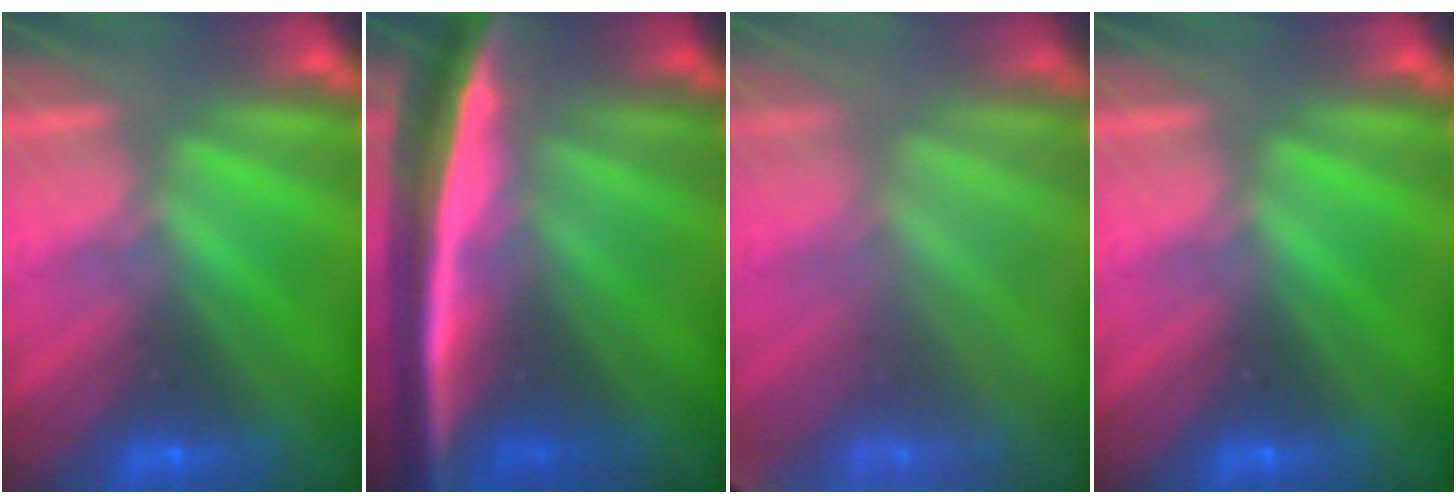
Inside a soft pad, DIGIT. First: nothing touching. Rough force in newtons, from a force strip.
{"total": 6.3}
{"total": 1.4}
{"total": 0.0}